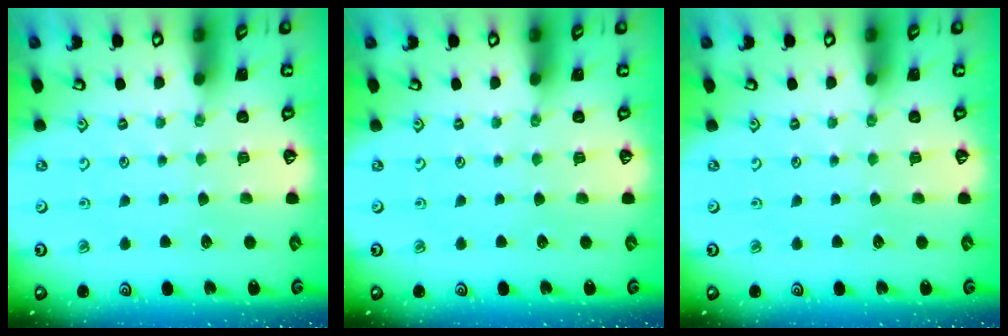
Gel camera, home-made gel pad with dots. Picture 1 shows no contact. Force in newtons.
{"total": 0.0}
{"total": 0.0}